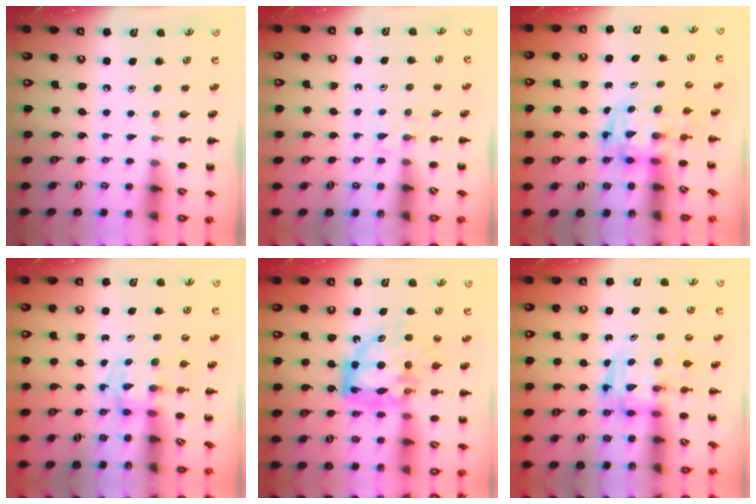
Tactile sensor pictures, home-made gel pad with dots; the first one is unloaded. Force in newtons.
{"total": 2.2, "press": 2.0, "slide": 1.0}
{"total": 3.0, "press": 2.9, "slide": 0.6}
{"total": 2.9, "press": 2.9, "slide": 0.2}
{"total": 13.3, "press": 12.7, "slide": 3.7}
{"total": 3.0, "press": 3.0, "slide": 0.3}